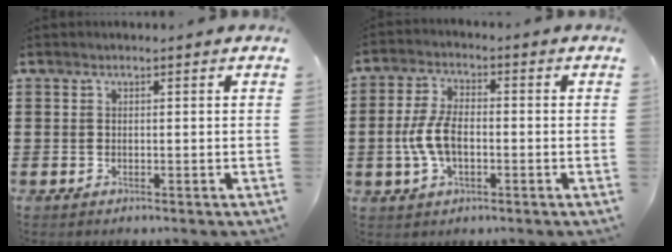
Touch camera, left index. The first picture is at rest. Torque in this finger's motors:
{"motor_torque": [0.73, 0.31, 0.49, 0.13]}